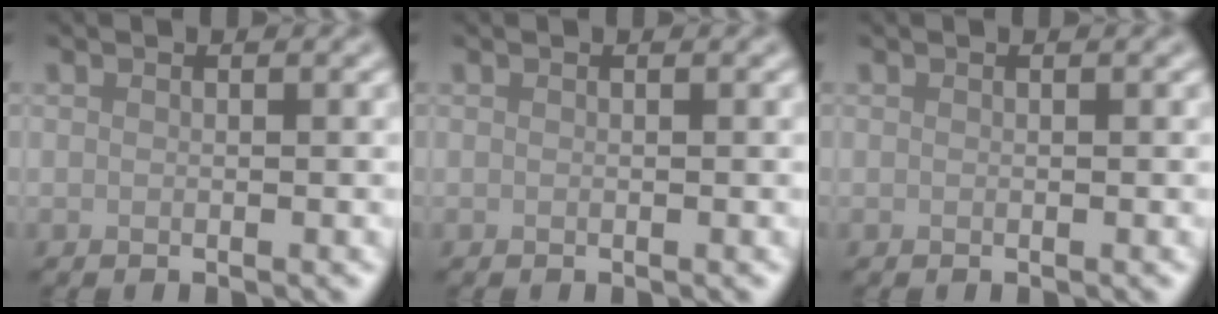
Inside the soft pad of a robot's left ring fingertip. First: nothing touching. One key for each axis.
{"total": 0.0}
{"total": 0.0}